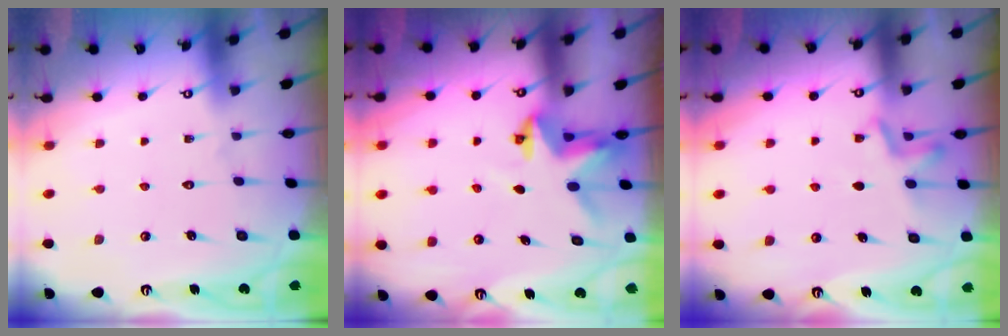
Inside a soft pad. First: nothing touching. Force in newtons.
{"total": 3.4, "press": 3.4, "slide": 0.2}
{"total": 4.6, "press": 4.3, "slide": 1.4}